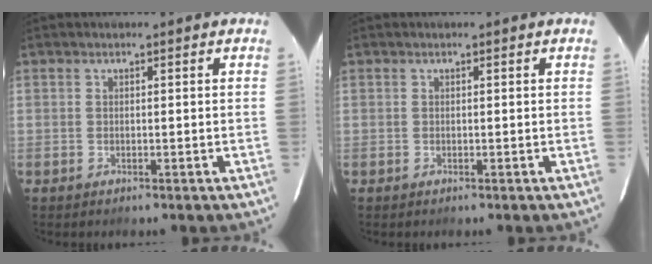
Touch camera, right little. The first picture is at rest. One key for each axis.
{"total": 0.0}